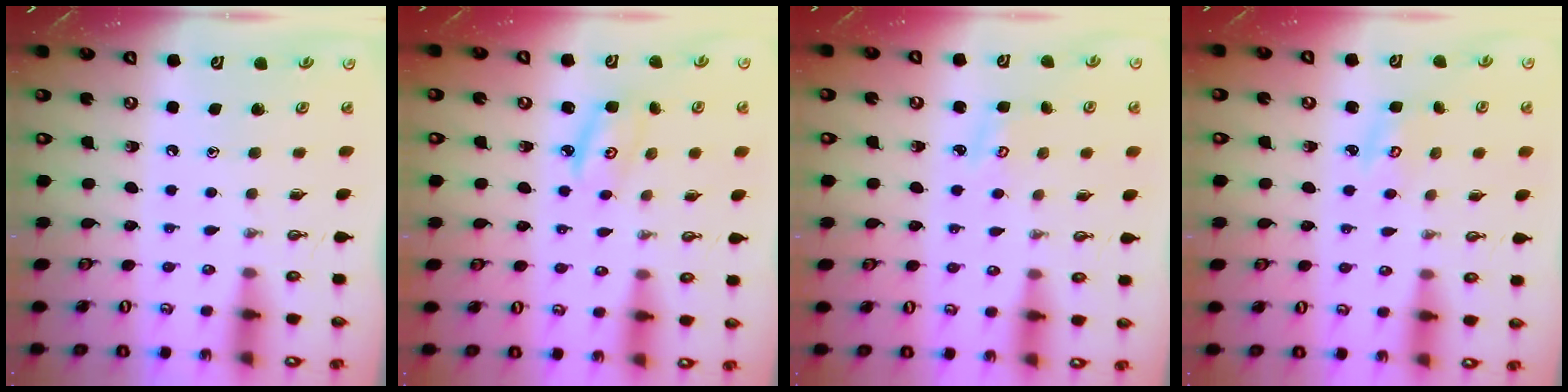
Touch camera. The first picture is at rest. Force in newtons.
{"total": 3.3, "press": 3.3, "slide": 0.3}
{"total": 2.9, "press": 2.9, "slide": 0.3}
{"total": 2.9, "press": 2.9, "slide": 0.3}